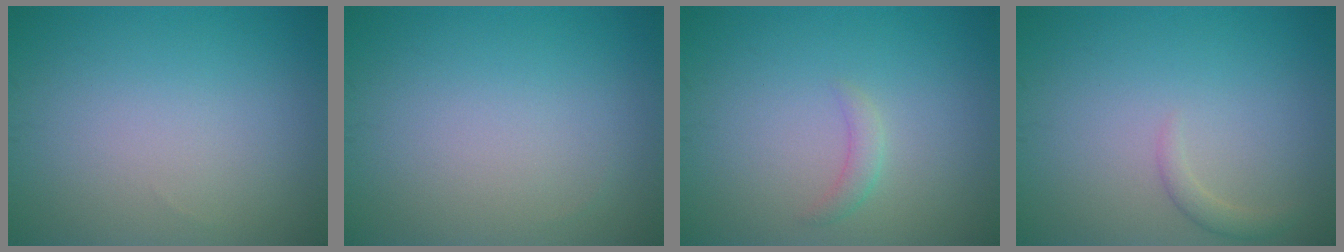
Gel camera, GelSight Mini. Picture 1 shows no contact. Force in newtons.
{"total": 0.0}
{"total": 1.2, "press": 1.2, "slide": 0.1}
{"total": 1.2, "press": 1.2, "slide": 0.1}